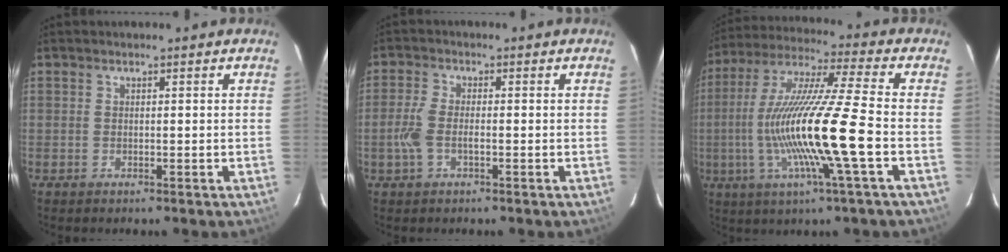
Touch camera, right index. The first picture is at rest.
{"total": 4.6, "force": [-1.2, 1.9, 4.0], "torque": [-0.095, 0.002, -0.025]}
{"total": 18.2, "force": [-3.6, -0.9, 17.8], "torque": [-0.339, -0.010, -0.069]}